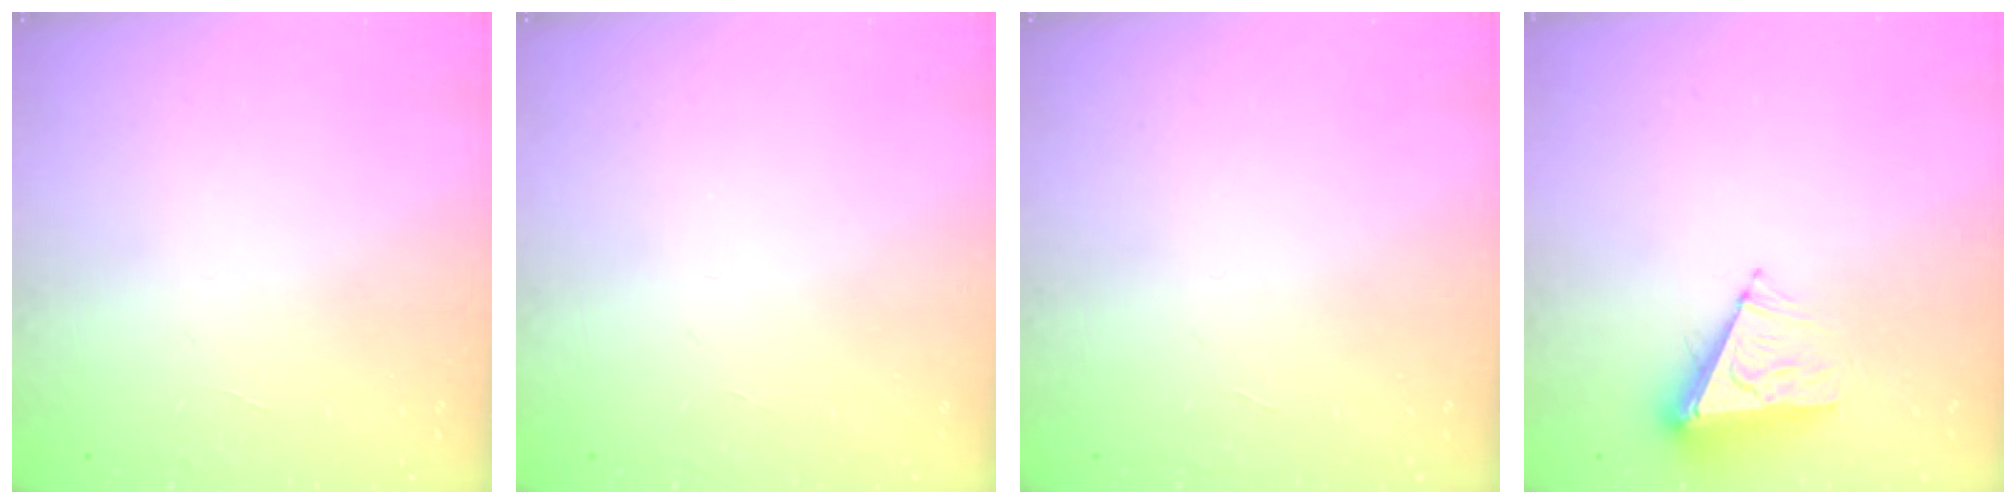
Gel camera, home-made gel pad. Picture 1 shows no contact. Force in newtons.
{"total": 0.0}
{"total": 0.0}
{"total": 7.9, "press": 7.9, "slide": 0.3}